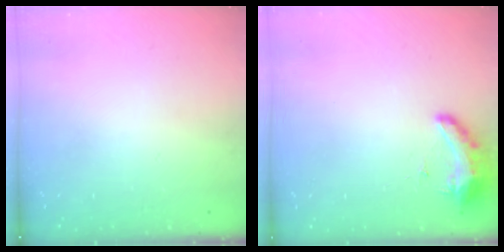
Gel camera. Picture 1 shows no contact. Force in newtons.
{"total": 8.5, "press": 8.3, "slide": 1.6}